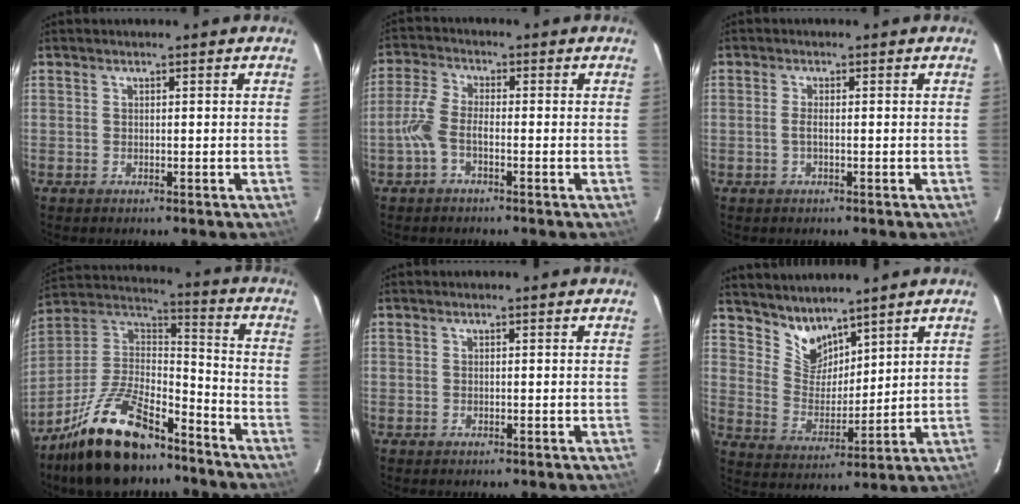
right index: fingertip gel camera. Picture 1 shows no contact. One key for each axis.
{"total": 5.0, "fx": -2.0, "fy": 2.0, "fz": 4.2, "tx": -0.103, "ty": 0.009, "tz": -0.043}
{"total": 1.5, "fx": -0.4, "fy": 0.3, "fz": 1.4, "tx": -0.030, "ty": 0.001, "tz": -0.008}
{"total": 21.2, "fx": -15.2, "fy": 8.0, "fz": 12.4, "tx": -0.253, "ty": 0.000, "tz": -0.262}
{"total": 0.0}
{"total": 7.6, "fx": 6.6, "fy": 3.3, "fz": 1.9, "tx": -0.029, "ty": 0.000, "tz": 0.134}